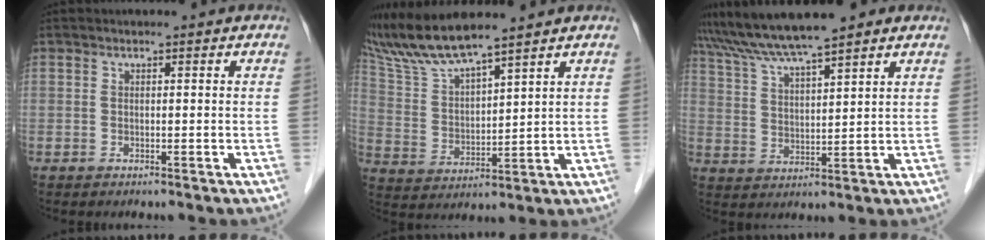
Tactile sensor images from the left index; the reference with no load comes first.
{"total": 10.4, "force": [9.5, -0.4, 4.1], "torque": [-0.100, 0.012, 0.196]}
{"total": 10.3, "force": [8.9, 0.5, 5.3], "torque": [-0.099, 0.033, 0.157]}